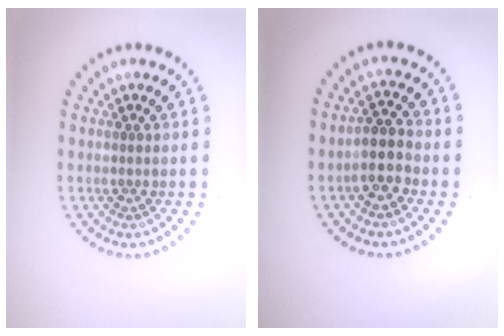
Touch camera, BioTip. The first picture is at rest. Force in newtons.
{"total": 2.9, "press": 2.6, "slide": 1.2}